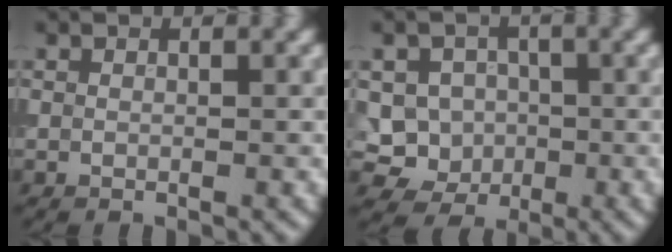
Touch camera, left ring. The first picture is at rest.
{"total": 5.4, "force": [-0.6, 5.0, 1.7], "torque": [-0.014, 0.019, -0.038]}